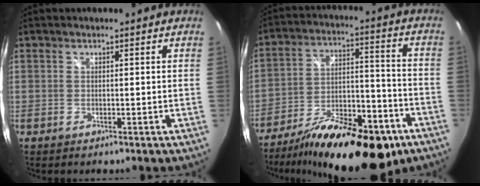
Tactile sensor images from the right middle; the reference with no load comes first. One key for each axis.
{"total": 23.9, "fx": -15.3, "fy": 9.4, "fz": 15.7, "tx": -0.262, "ty": -0.016, "tz": -0.225}